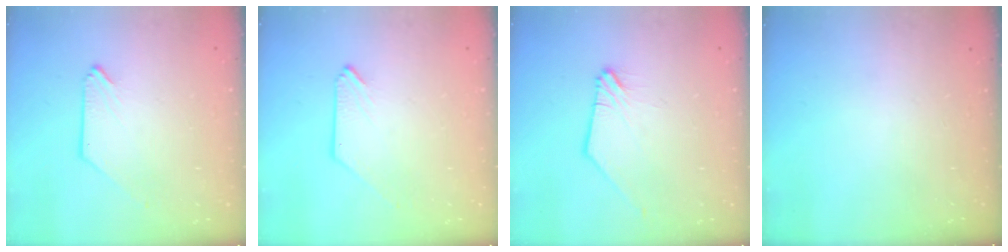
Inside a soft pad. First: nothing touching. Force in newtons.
{"total": 0.0}
{"total": 1.2, "press": 1.2, "slide": 0.3}
{"total": 0.0}